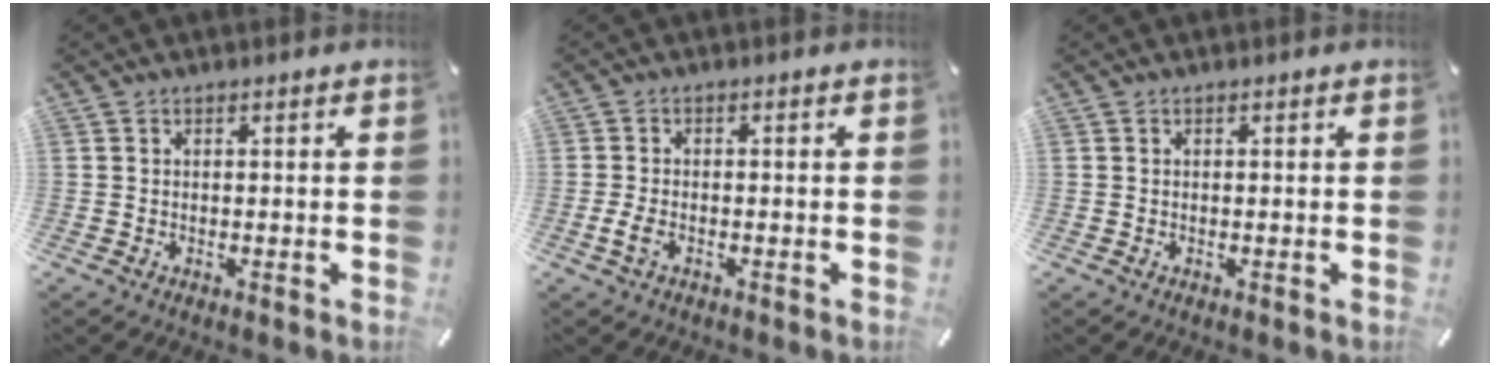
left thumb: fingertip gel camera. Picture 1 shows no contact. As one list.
[{"total": 3.5, "force": [-1.5, 1.8, 2.6], "torque": [-0.062, -0.001, -0.030]}, {"total": 0.0}]